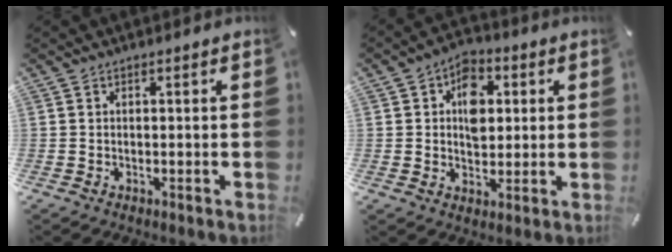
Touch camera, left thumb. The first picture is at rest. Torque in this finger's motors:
{"motor_torque": [1.63, 1.40, 0.92, -0.31, 0.08]}